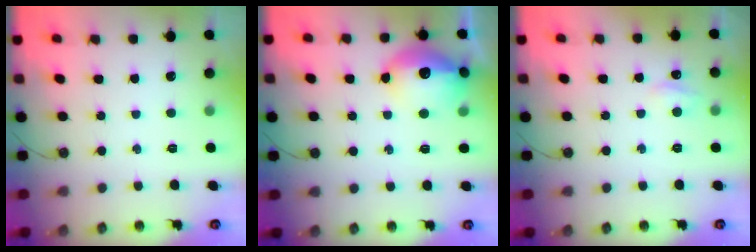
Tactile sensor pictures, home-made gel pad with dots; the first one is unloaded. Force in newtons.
{"total": 15.8, "press": 15.8, "slide": 1.1}
{"total": 4.7, "press": 4.6, "slide": 0.9}